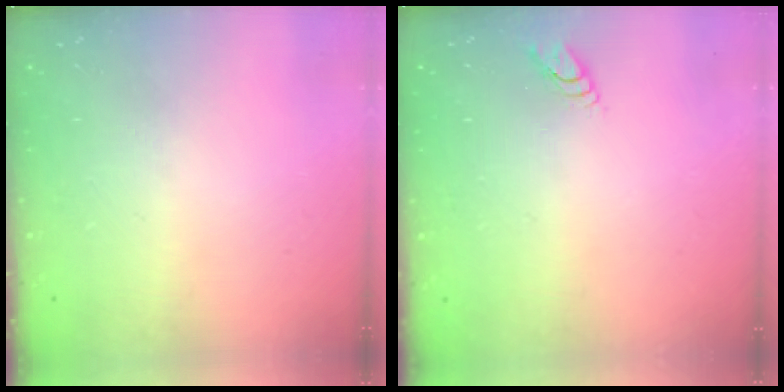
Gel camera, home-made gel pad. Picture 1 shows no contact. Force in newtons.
{"total": 2.6, "press": 2.6, "slide": 0.3}